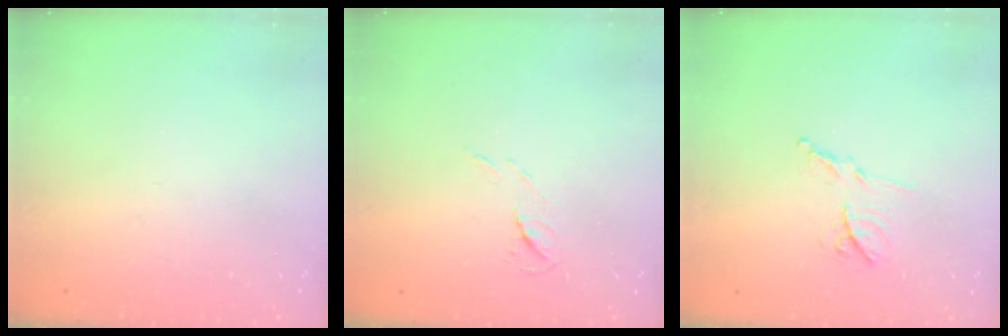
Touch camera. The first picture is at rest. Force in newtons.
{"total": 4.6, "press": 4.6, "slide": 0.6}
{"total": 8.7, "press": 8.7, "slide": 0.4}